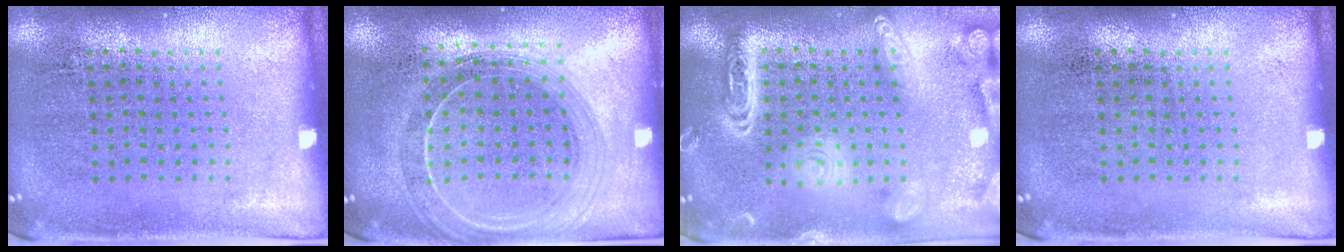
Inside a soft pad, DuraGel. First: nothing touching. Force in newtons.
{"total": 1.9, "press": 1.7, "slide": 0.8}
{"total": 4.0, "press": 4.0, "slide": 0.4}
{"total": 0.0}